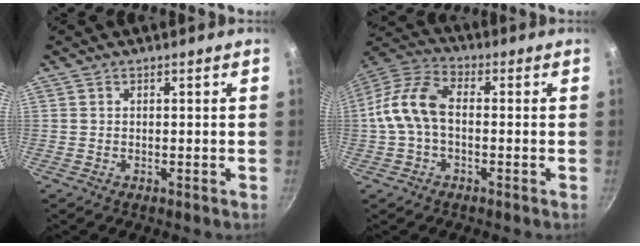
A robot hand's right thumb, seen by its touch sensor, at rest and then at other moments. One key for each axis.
{"total": 10.6, "fx": -0.8, "fy": 6.6, "fz": 8.3, "tx": -0.158, "ty": 0.039, "tz": -0.033}